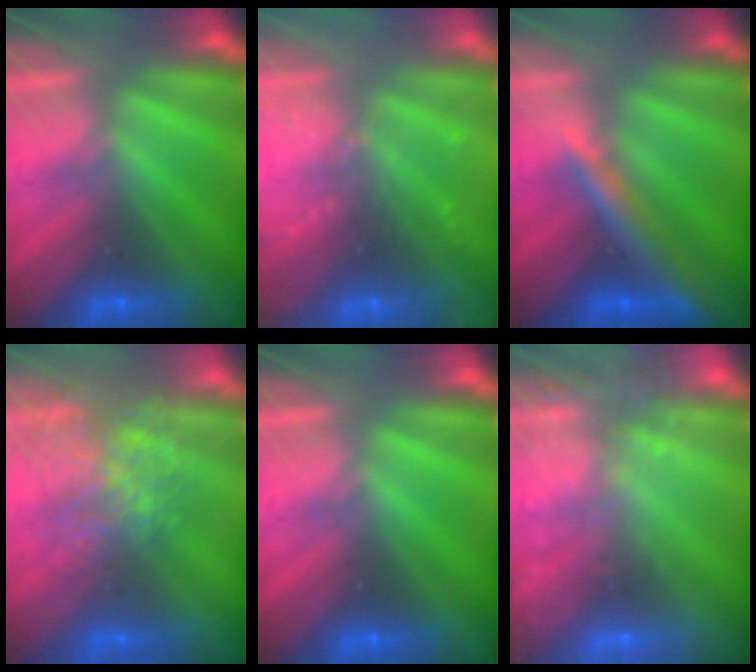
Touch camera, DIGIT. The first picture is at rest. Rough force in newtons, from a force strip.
{"total": 9.4}
{"total": 9.1}
{"total": 3.7}
{"total": 0.0}
{"total": 8.3}